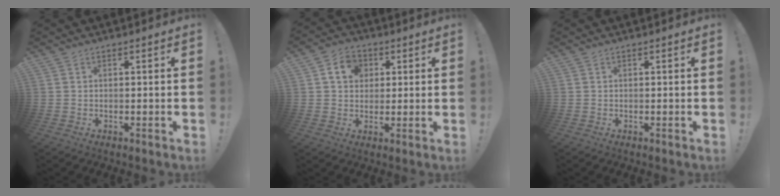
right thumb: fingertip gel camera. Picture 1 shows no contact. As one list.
[{"total": 8.5, "force": [2.5, 7.1, 3.9], "torque": [-0.052, 0.002, 0.048]}, {"total": 0.0}]